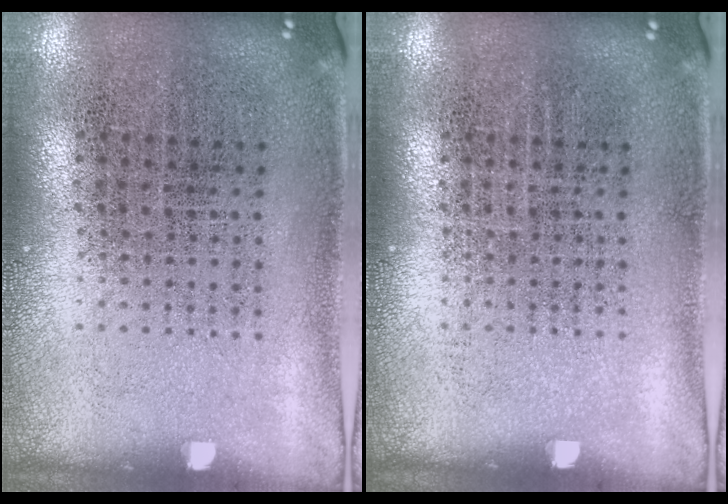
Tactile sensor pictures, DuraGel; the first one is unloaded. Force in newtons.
{"total": 0.0}